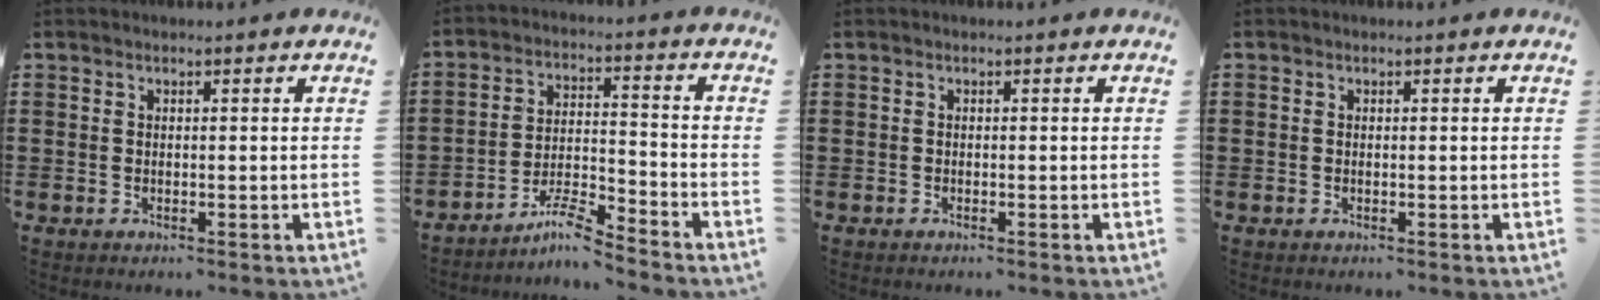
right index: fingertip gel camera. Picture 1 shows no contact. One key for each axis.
{"total": 6.9, "fx": -6.0, "fy": 0.4, "fz": 3.3, "tx": -0.069, "ty": -0.002, "tz": -0.115}
{"total": 0.0}
{"total": 0.0}